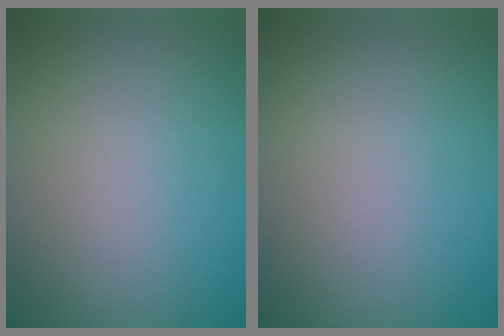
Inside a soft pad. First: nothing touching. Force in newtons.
{"total": 0.0}